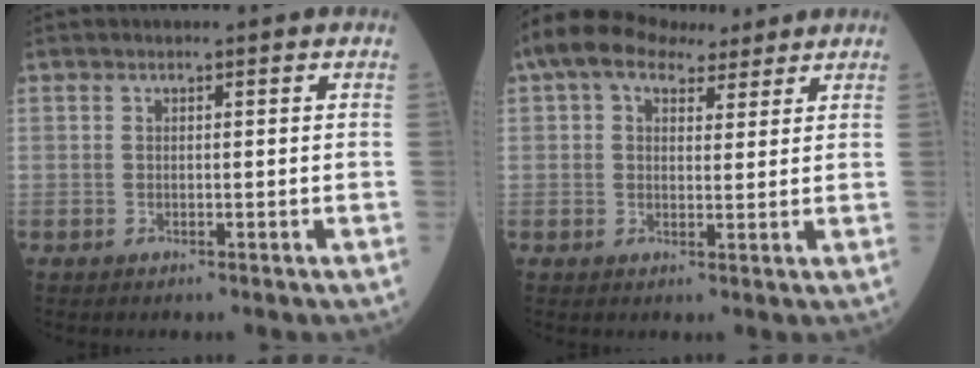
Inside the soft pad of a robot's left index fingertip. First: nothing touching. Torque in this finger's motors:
{"motor_torque": [0.91, -0.94, 0.28, 0.04]}